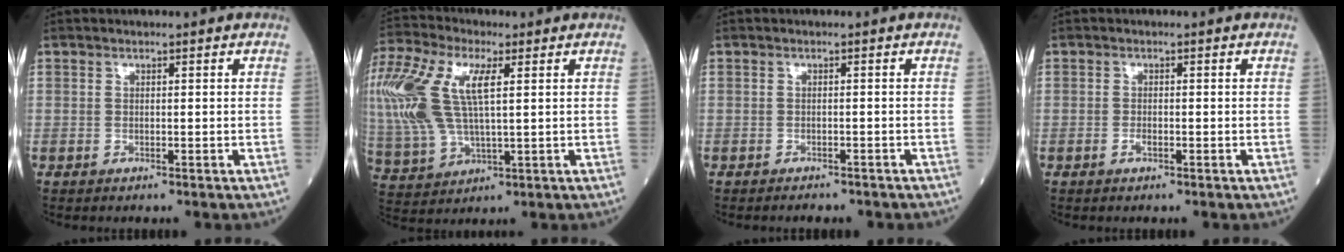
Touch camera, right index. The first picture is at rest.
{"total": 21.7, "force": [5.9, 9.6, 18.6], "torque": [-0.467, 0.031, 0.112]}
{"total": 2.8, "force": [-2.5, 0.8, 0.9], "torque": [-0.014, -0.004, -0.027]}
{"total": 0.9, "force": [-0.5, 0.3, 0.6], "torque": [-0.010, 0.001, -0.008]}